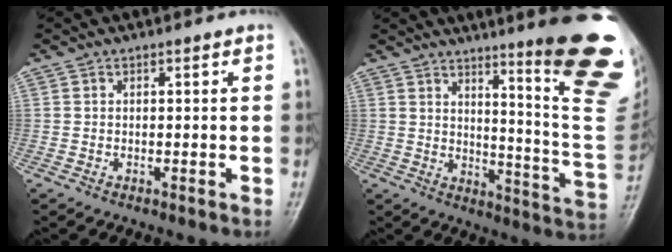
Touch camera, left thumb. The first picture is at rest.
{"total": 23.5, "force": [12.6, 3.2, 19.5], "torque": [-0.202, -0.075, 0.168]}